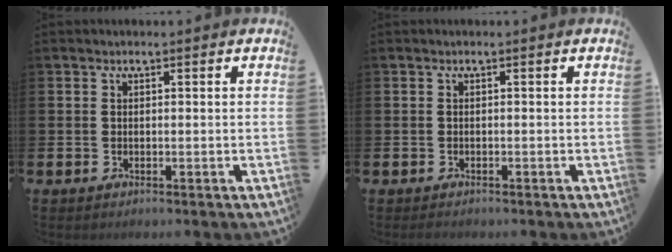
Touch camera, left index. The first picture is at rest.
{"total": 0.5, "force": [-0.5, 0.2, 0.0], "torque": [-0.008, 0.002, -0.010]}